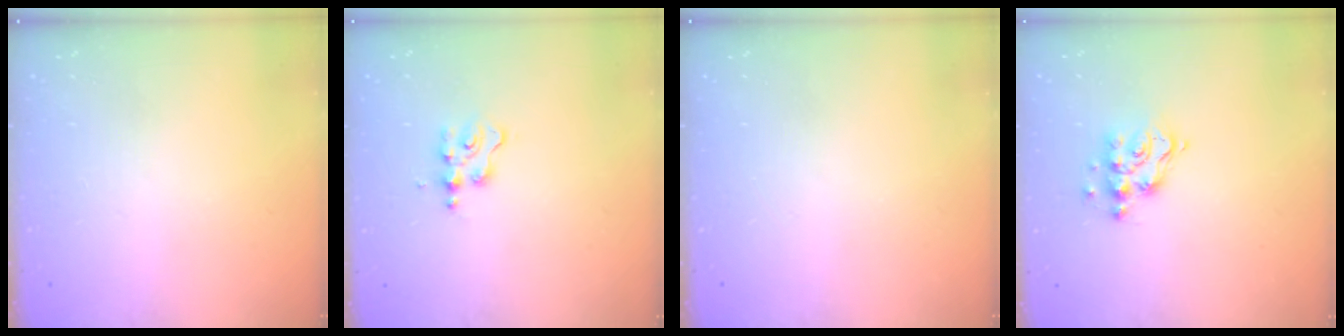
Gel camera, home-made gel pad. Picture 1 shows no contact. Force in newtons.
{"total": 2.6, "press": 2.6, "slide": 0.3}
{"total": 0.0}
{"total": 9.4, "press": 9.4, "slide": 0.7}